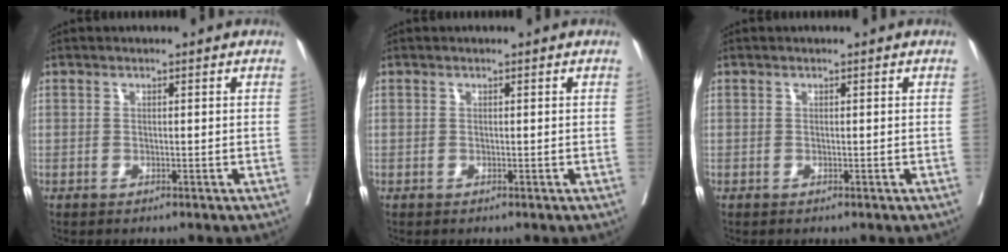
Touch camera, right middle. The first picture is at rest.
{"total": 0.0}
{"total": 0.0}